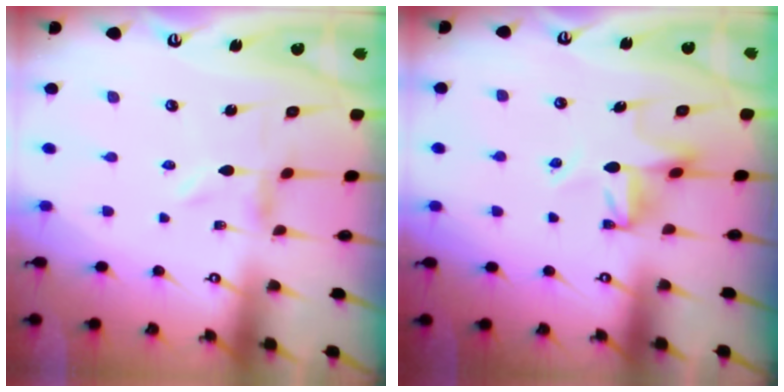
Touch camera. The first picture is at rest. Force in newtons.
{"total": 7.2, "press": 7.1, "slide": 1.1}